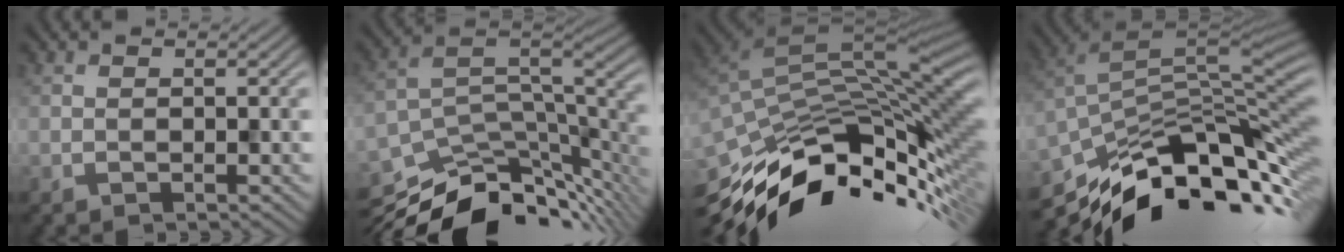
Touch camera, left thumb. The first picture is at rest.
{"total": 12.7, "force": [-9.3, 4.7, 7.3], "torque": [-0.140, -0.014, -0.146]}
{"total": 13.8, "force": [-6.8, 5.3, 10.8], "torque": [-0.227, -0.011, -0.125]}
{"total": 14.2, "force": [-7.6, 5.6, 10.6], "torque": [-0.214, -0.011, -0.132]}